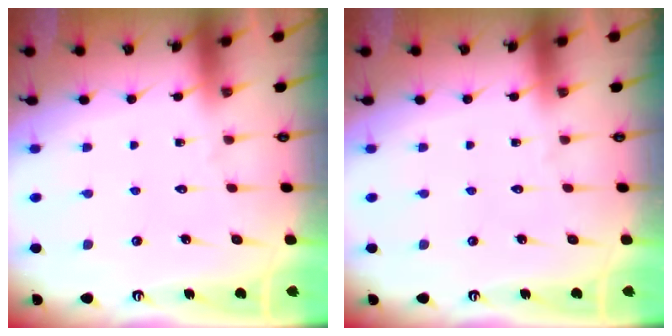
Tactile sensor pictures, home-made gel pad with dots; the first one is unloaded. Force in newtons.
{"total": 0.0}